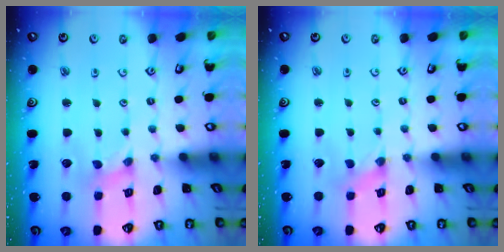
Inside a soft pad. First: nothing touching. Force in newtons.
{"total": 0.0}